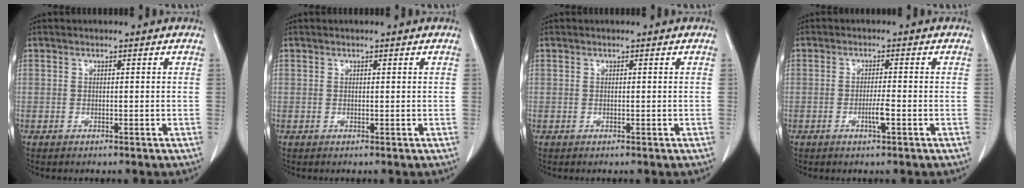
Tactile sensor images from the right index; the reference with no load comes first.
{"total": 0.0}
{"total": 0.0}
{"total": 2.5, "force": [-1.0, -0.1, 2.3], "torque": [-0.046, -0.003, -0.018]}